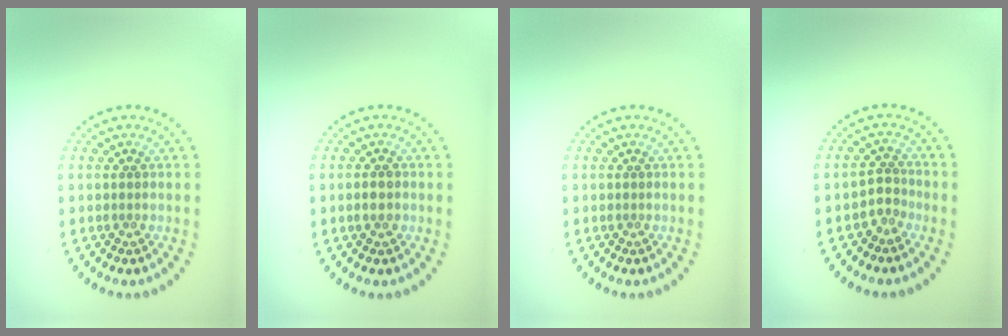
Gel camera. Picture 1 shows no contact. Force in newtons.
{"total": 1.2, "press": 1.2, "slide": 0.4}
{"total": 0.0}
{"total": 1.8, "press": 1.3, "slide": 1.3}